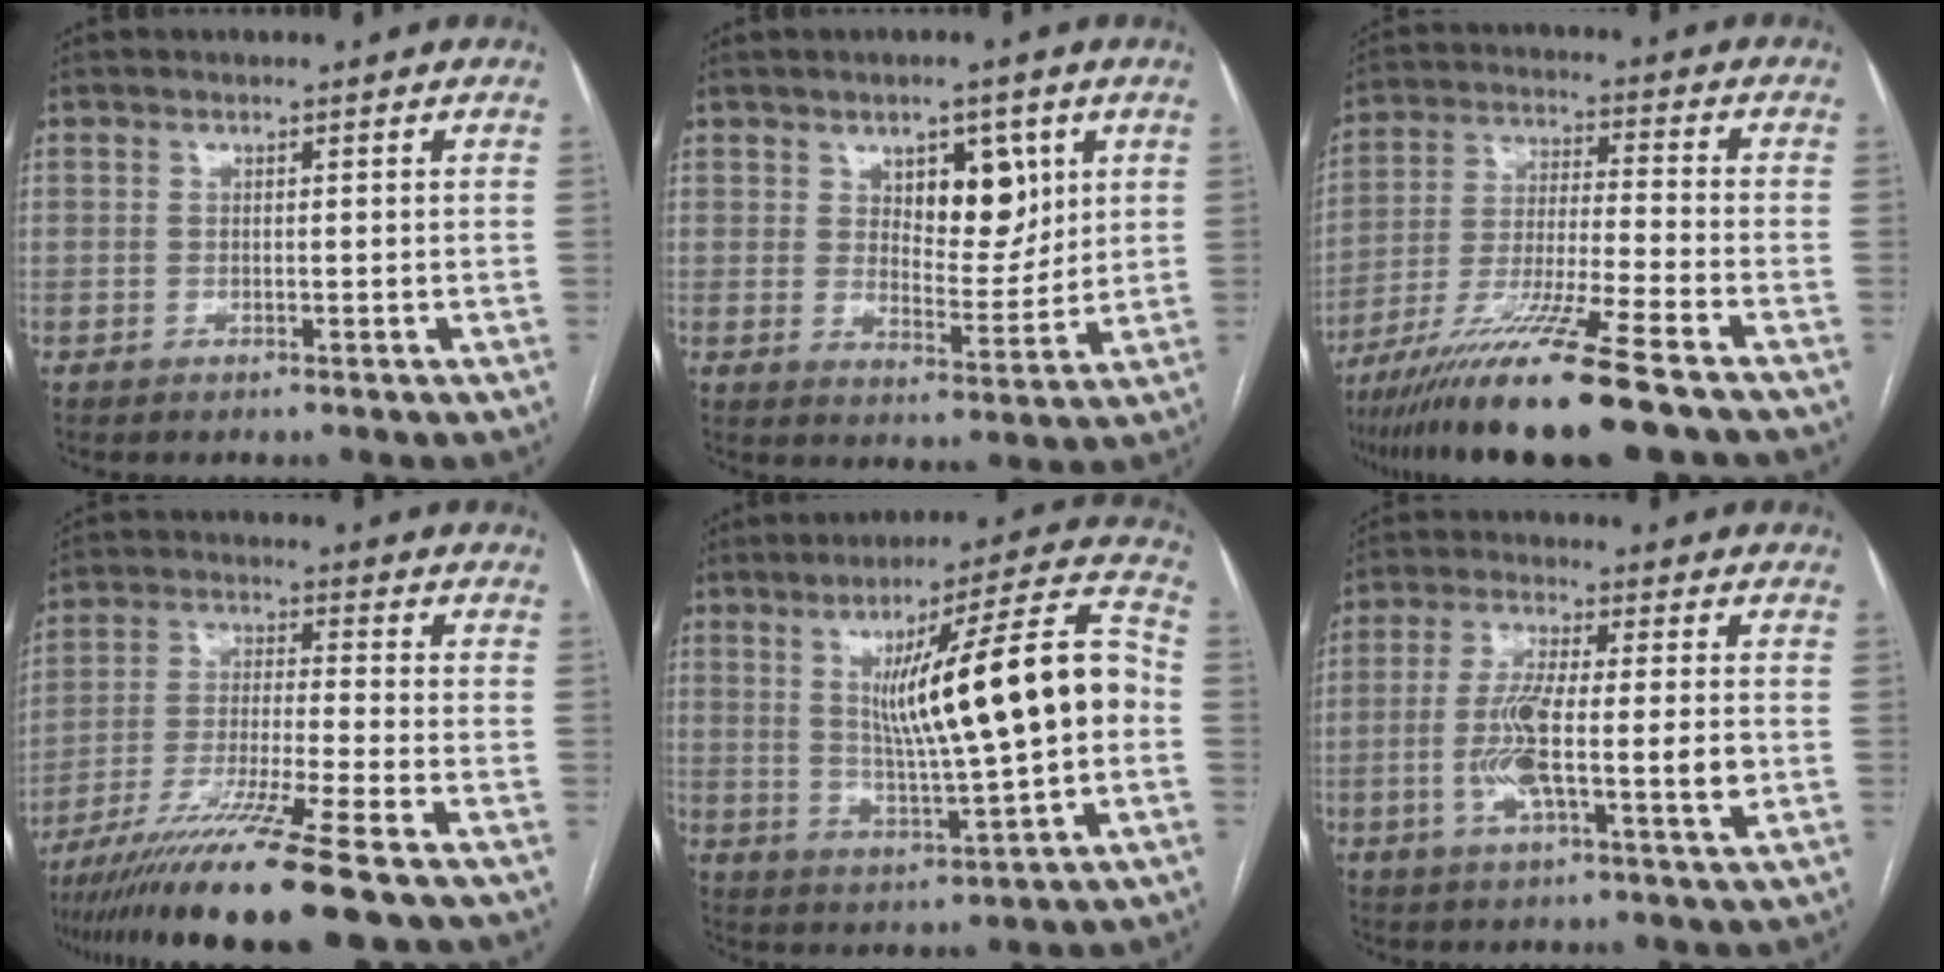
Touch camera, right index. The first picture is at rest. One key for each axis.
{"total": 8.0, "fx": 3.4, "fy": 3.9, "fz": 6.0, "tx": -0.081, "ty": 0.003, "tz": 0.058}
{"total": 15.9, "fx": -11.7, "fy": -1.2, "fz": 10.8, "tx": -0.212, "ty": -0.041, "tz": -0.207}
{"total": 14.8, "fx": -11.3, "fy": -2.0, "fz": 9.3, "tx": -0.171, "ty": -0.039, "tz": -0.195}
{"total": 18.1, "fx": 1.1, "fy": 1.2, "fz": 18.0, "tx": -0.277, "ty": 0.020, "tz": 0.019}
{"total": 11.1, "fx": -1.9, "fy": 1.3, "fz": 10.9, "tx": -0.205, "ty": 0.002, "tz": -0.036}